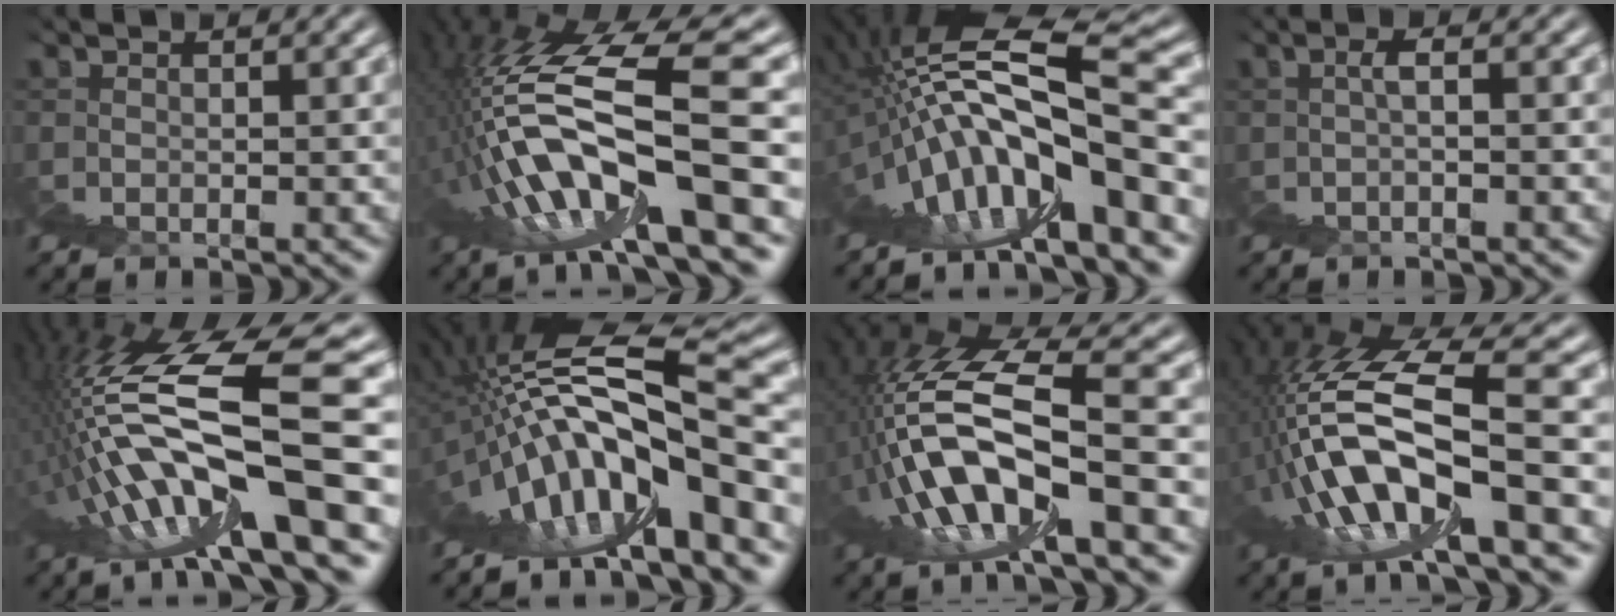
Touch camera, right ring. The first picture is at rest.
{"total": 10.9, "force": [3.7, 0.9, 10.2], "torque": [-0.202, 0.032, 0.060]}
{"total": 11.8, "force": [3.2, 3.4, 10.9], "torque": [-0.169, 0.042, 0.037]}
{"total": 0.9, "force": [-0.1, -0.5, 0.7], "torque": [-0.017, 0.005, -0.001]}
{"total": 11.8, "force": [4.7, 0.7, 10.8], "torque": [-0.200, 0.038, 0.074]}
{"total": 11.6, "force": [2.6, 3.0, 10.9], "torque": [-0.165, 0.042, 0.032]}
{"total": 12.0, "force": [3.7, 3.6, 10.8], "torque": [-0.214, 0.034, 0.054]}
{"total": 11.2, "force": [3.7, 2.5, 10.3], "torque": [-0.208, 0.034, 0.057]}